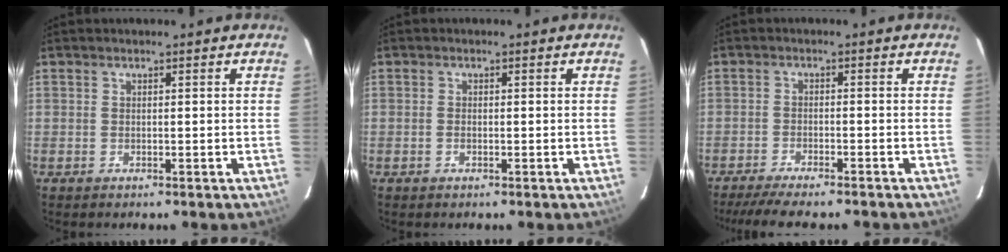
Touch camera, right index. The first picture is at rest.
{"total": 0.8, "force": [-0.3, 0.5, 0.6], "torque": [-0.012, 0.000, -0.006]}
{"total": 10.1, "force": [-8.8, 1.3, 4.8], "torque": [-0.107, -0.019, -0.139]}